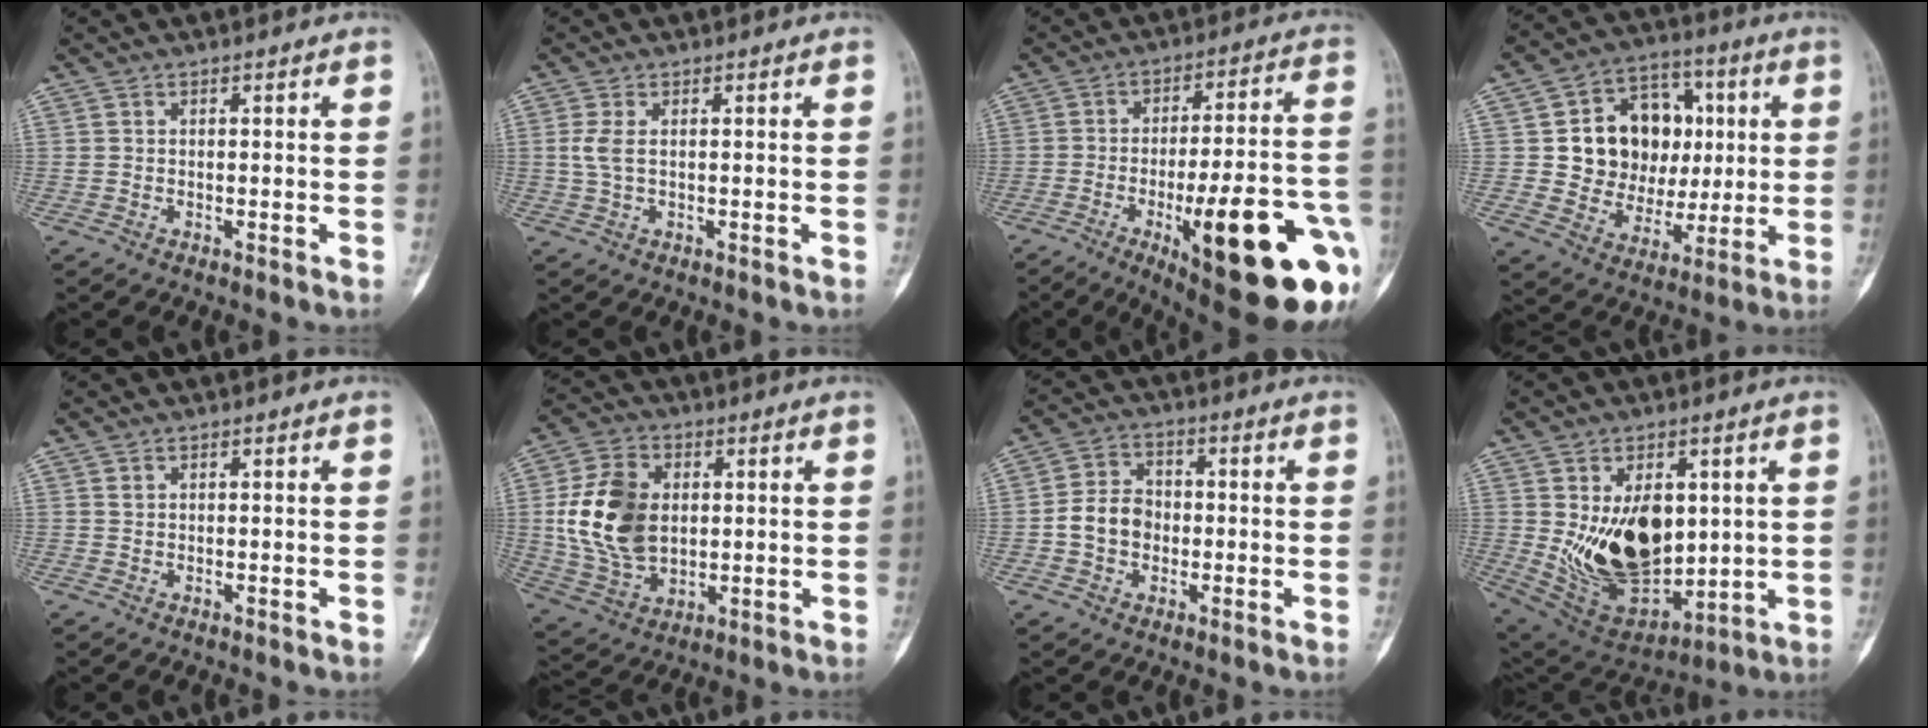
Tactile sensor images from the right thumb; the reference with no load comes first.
{"total": 3.2, "force": [0.5, 1.5, 2.8], "torque": [-0.077, 0.002, 0.015]}
{"total": 27.5, "force": [-9.8, 7.5, 24.6], "torque": [-0.277, 0.021, -0.123]}
{"total": 17.1, "force": [2.6, 13.8, 9.7], "torque": [-0.091, 0.010, 0.053]}
{"total": 0.7, "force": [0.4, 0.4, 0.3], "torque": [-0.004, 0.001, 0.009]}
{"total": 16.0, "force": [1.7, 11.1, 11.4], "torque": [-0.200, -0.004, 0.040]}
{"total": 7.3, "force": [-1.0, 5.9, 4.2], "torque": [-0.057, 0.021, -0.027]}
{"total": 18.4, "force": [1.8, 11.6, 14.2], "torque": [-0.190, -0.031, 0.063]}